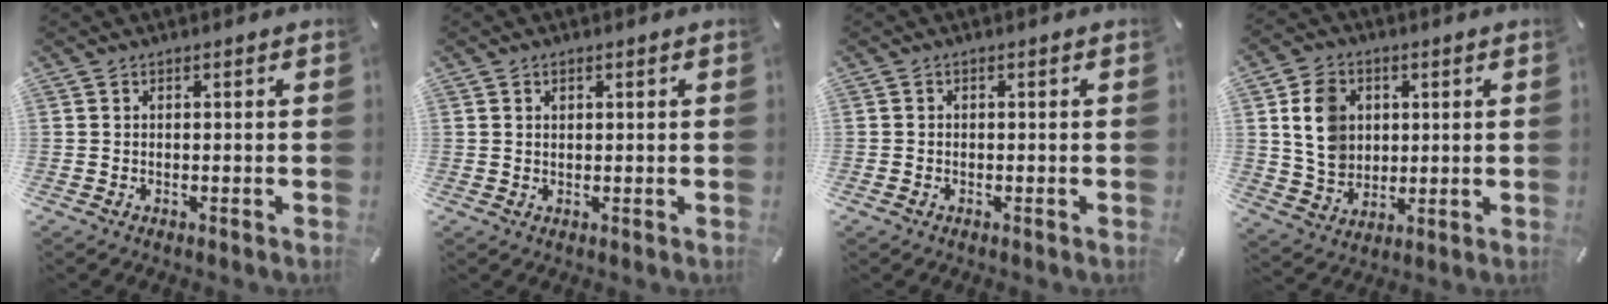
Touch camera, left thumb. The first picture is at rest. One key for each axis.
{"total": 1.2, "fx": 0.6, "fy": 0.8, "fz": 0.6, "tx": -0.014, "ty": 0.003, "tz": 0.010}
{"total": 0.9, "fx": -0.3, "fy": 0.7, "fz": 0.4, "tx": -0.006, "ty": 0.003, "tz": -0.007}
{"total": 10.2, "fx": 2.3, "fy": 8.8, "fz": 4.7, "tx": -0.090, "ty": 0.008, "tz": 0.044}